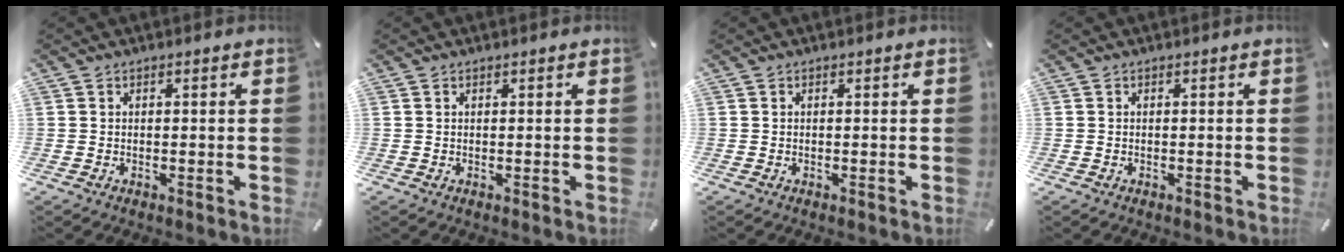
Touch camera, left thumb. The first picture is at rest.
{"total": 0.0}
{"total": 0.0}
{"total": 0.0}